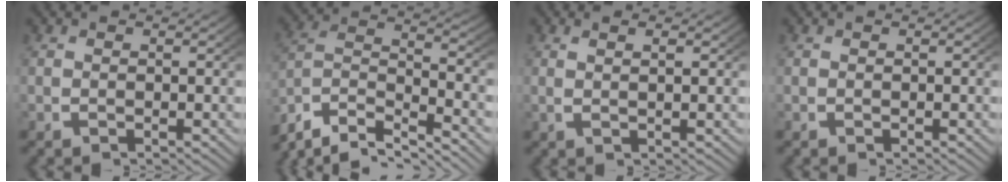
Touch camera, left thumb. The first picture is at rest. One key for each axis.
{"total": 12.0, "fx": -4.0, "fy": 8.2, "fz": 7.8, "tx": -0.178, "ty": -0.039, "tz": -0.060}
{"total": 1.5, "fx": 0.7, "fy": 0.1, "fz": 1.4, "tx": -0.029, "ty": -0.001, "tz": 0.019}
{"total": 0.0}